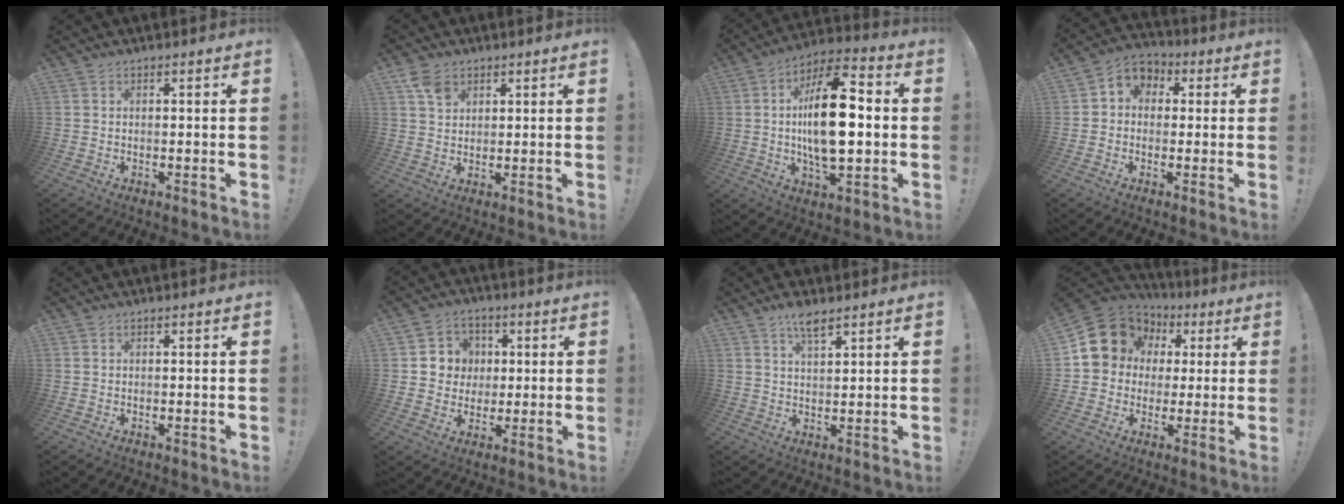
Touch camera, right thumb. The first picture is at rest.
{"total": 5.4, "force": [3.0, 3.7, 2.6], "torque": [-0.041, -0.006, 0.059]}
{"total": 20.2, "force": [0.1, 9.4, 17.8], "torque": [-0.316, 0.001, -0.006]}
{"total": 5.7, "force": [0.1, 5.1, 2.5], "torque": [-0.034, 0.007, 0.008]}
{"total": 0.0}
{"total": 8.4, "force": [0.6, 8.2, 1.6], "torque": [-0.019, 0.001, 0.018]}
{"total": 4.8, "force": [3.5, 1.2, 3.0], "torque": [-0.050, -0.020, 0.059]}
{"total": 13.5, "force": [4.8, 11.5, 5.2], "torque": [-0.077, -0.017, 0.104]}